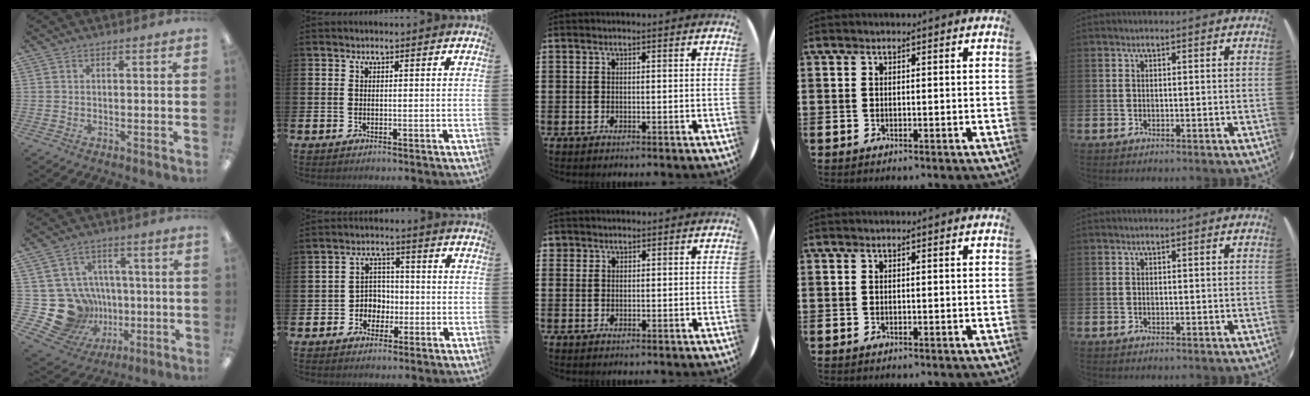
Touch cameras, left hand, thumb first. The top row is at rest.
{"thumb": {"total": 19.1, "force": [-2.3, 17.6, 7.0], "torque": [-0.146, 0.000, 0.004]}, "index": {"total": 3.6, "force": [-1.1, 3.3, 0.8], "torque": [-0.023, 0.001, -0.031]}, "middle": {"total": 0.8, "force": [0.7, 0.4, 0.0], "torque": [-0.001, 0.002, 0.015]}}